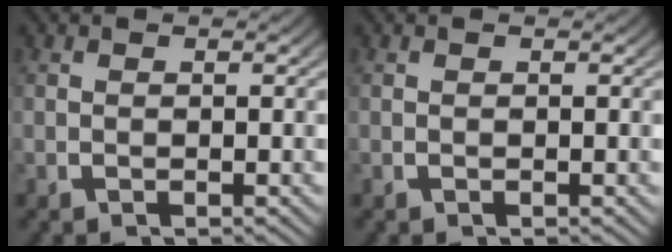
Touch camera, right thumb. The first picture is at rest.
{"total": 0.0}